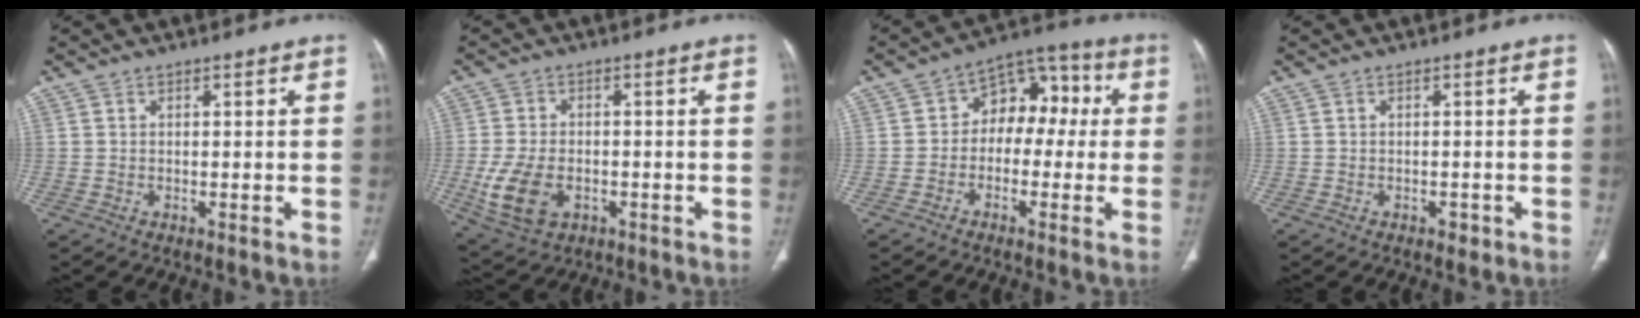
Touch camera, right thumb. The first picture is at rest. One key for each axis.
{"total": 9.5, "fx": -2.5, "fy": 6.3, "fz": 6.7, "tx": -0.134, "ty": 0.003, "tz": -0.037}
{"total": 10.3, "fx": 0.1, "fy": 7.4, "fz": 7.2, "tx": -0.054, "ty": 0.044, "tz": -0.017}
{"total": 1.2, "fx": -0.6, "fy": 0.8, "fz": 0.6, "tx": -0.004, "ty": 0.002, "tz": -0.008}